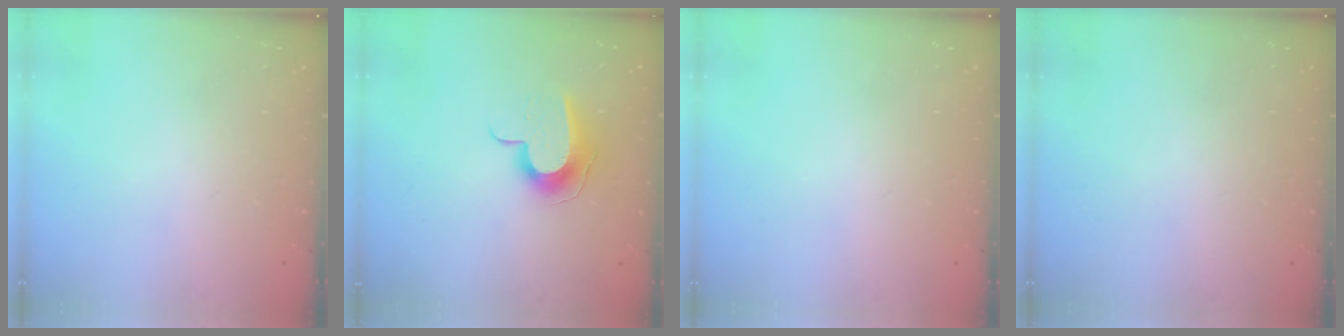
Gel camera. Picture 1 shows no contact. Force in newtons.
{"total": 9.6, "press": 9.6, "slide": 0.3}
{"total": 0.0}
{"total": 0.0}